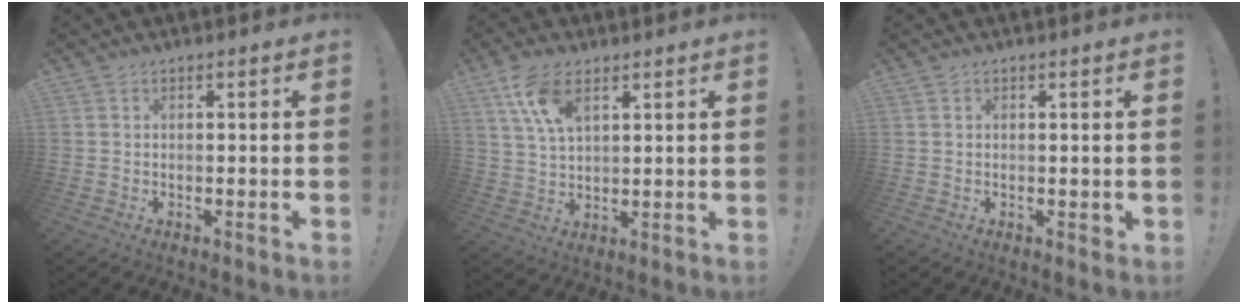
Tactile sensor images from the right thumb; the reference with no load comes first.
{"total": 9.8, "force": [5.5, 4.7, 6.6], "torque": [-0.117, -0.020, 0.101]}
{"total": 1.3, "force": [0.4, 1.0, 0.7], "torque": [-0.007, 0.000, 0.006]}